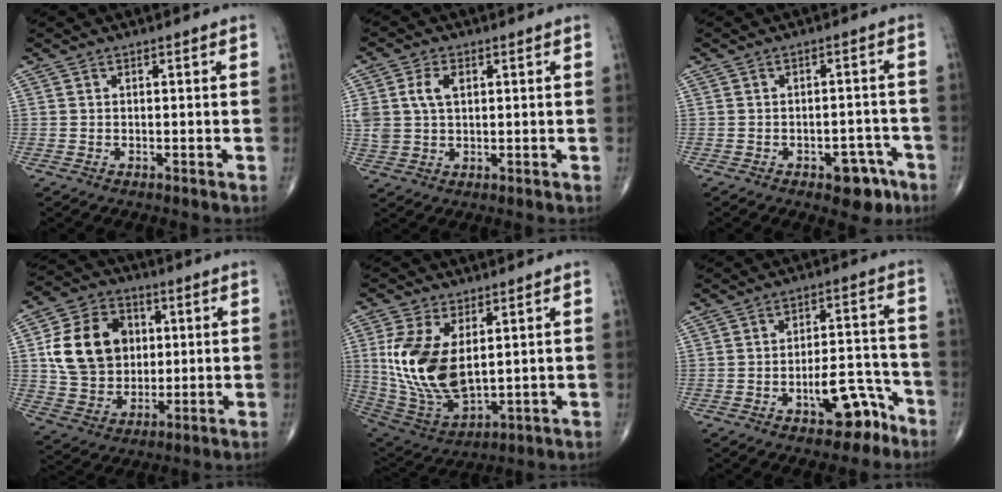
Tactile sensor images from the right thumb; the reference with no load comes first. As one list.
[{"total": 6.7, "force": [1.8, 4.4, 4.8], "torque": [-0.102, 0.003, 0.038]}, {"total": 6.3, "force": [-3.5, 3.4, 4.0], "torque": [-0.025, 0.028, -0.039]}, {"total": 16.3, "force": [2.8, 13.0, 9.4], "torque": [-0.141, 0.006, 0.055]}, {"total": 16.2, "force": [2.9, 8.7, 13.4], "torque": [-0.267, -0.020, 0.075]}, {"total": 9.2, "force": [-5.2, 4.3, 6.3], "torque": [-0.071, 0.054, -0.071]}]